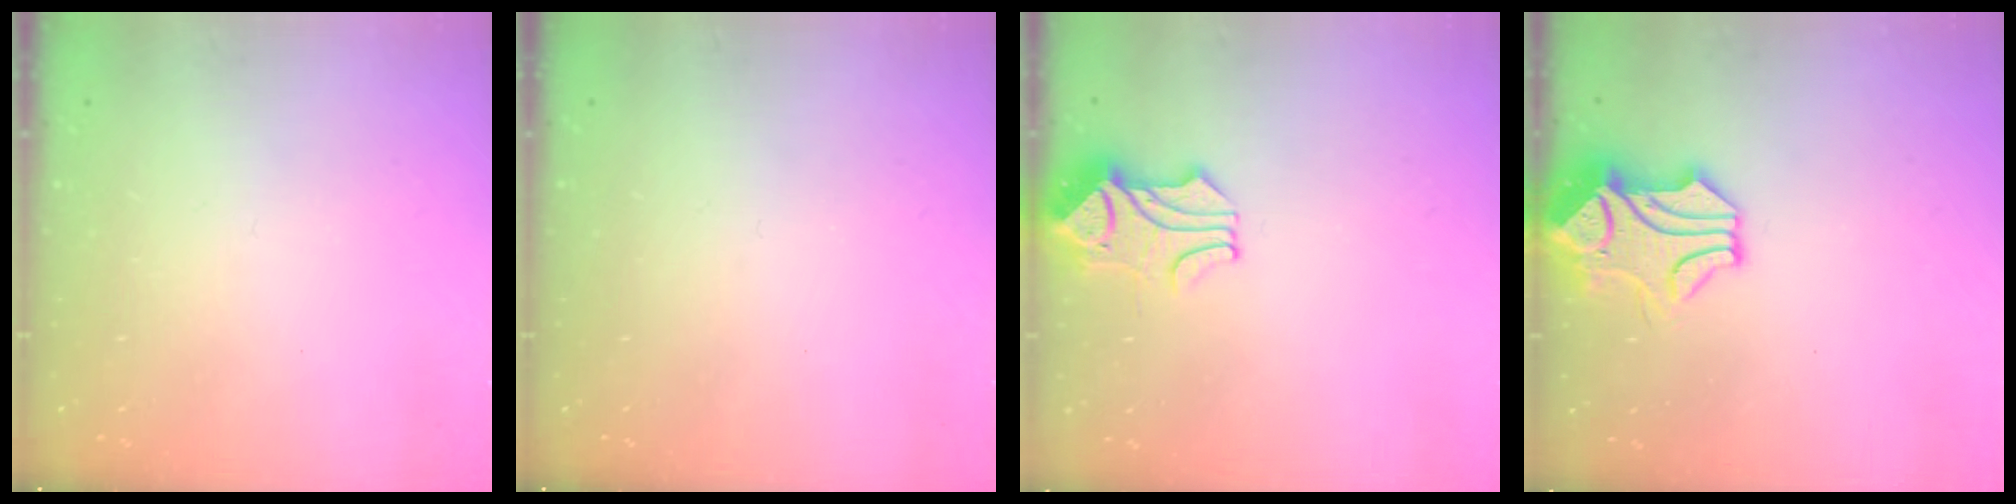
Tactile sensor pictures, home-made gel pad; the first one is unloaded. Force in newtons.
{"total": 0.0}
{"total": 1.6, "press": 1.3, "slide": 1.0}
{"total": 1.8, "press": 1.4, "slide": 1.1}